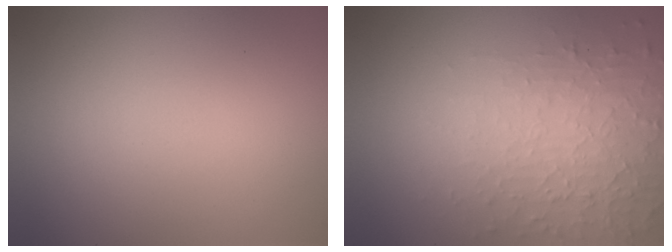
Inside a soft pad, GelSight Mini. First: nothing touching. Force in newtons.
{"total": 5.3, "press": 3.4, "slide": 4.1}